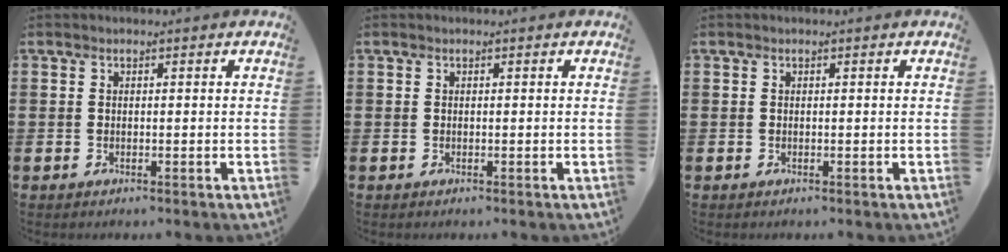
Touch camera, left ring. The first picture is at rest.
{"total": 0.0}
{"total": 0.0}